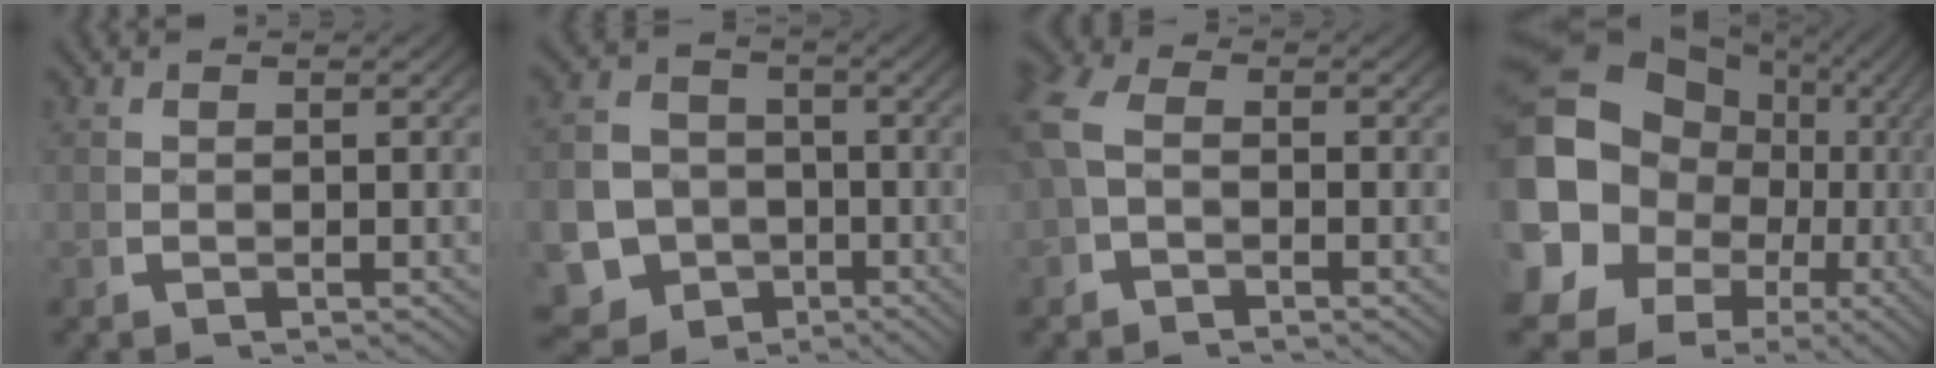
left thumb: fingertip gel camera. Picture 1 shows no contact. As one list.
[{"total": 14.0, "force": [-5.2, 12.0, 5.0], "torque": [-0.105, -0.070, -0.079]}, {"total": 3.5, "force": [-0.2, 2.8, 2.1], "torque": [-0.051, -0.006, -0.005]}, {"total": 21.7, "force": [-0.1, 17.7, 12.6], "torque": [-0.278, -0.059, 0.007]}]